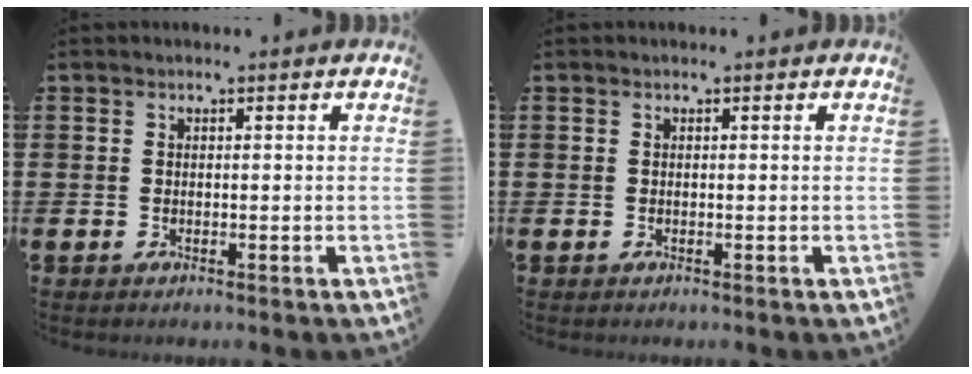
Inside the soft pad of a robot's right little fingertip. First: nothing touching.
{"total": 0.0}